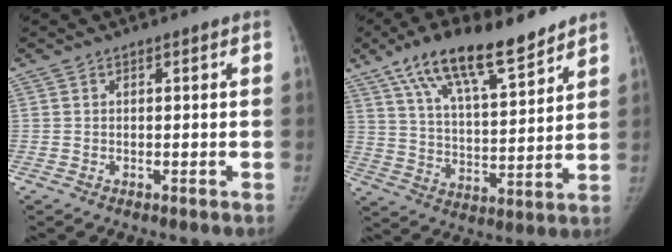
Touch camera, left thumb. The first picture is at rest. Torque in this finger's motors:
{"motor_torque": [0.85, 0.85, 0.64, -0.53, 0.15]}